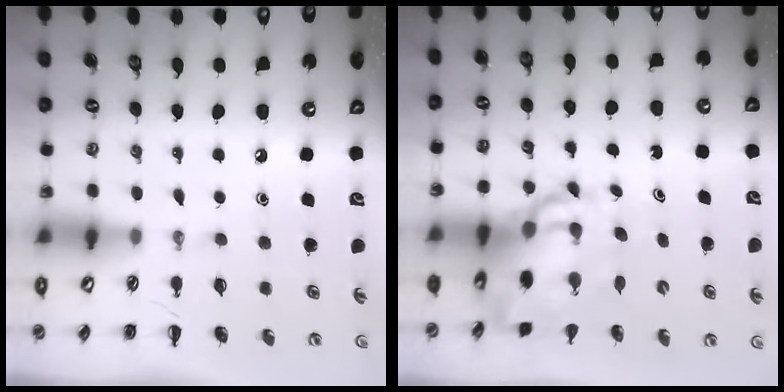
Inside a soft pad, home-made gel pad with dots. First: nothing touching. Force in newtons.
{"total": 10.2, "press": 9.9, "slide": 2.7}